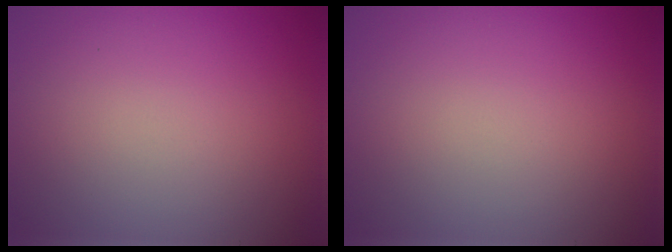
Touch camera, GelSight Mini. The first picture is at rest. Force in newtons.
{"total": 0.0}